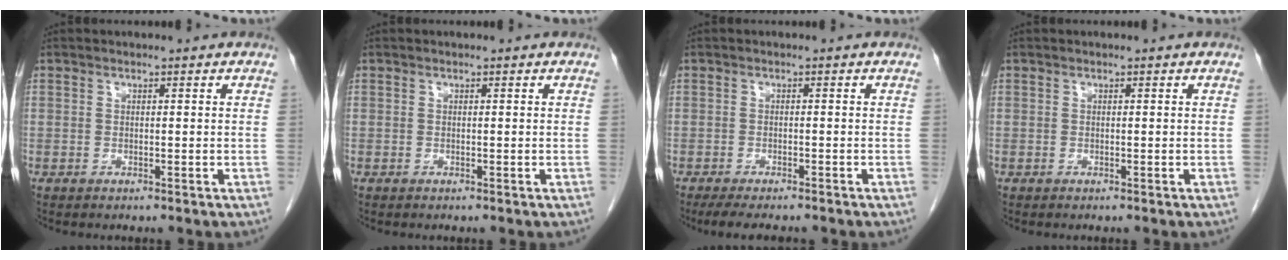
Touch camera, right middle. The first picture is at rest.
{"total": 0.0}
{"total": 7.0, "force": [-5.8, 1.5, 3.6], "torque": [-0.047, -0.010, -0.083]}
{"total": 0.0}